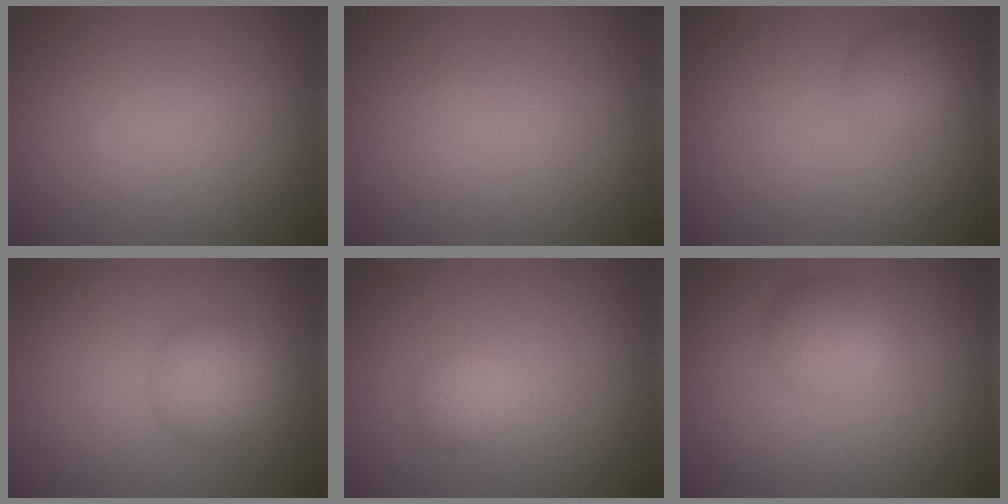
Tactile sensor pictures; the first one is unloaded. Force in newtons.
{"total": 0.0}
{"total": 1.8, "press": 1.8, "slide": 0.0}
{"total": 3.2, "press": 3.2, "slide": 0.1}
{"total": 1.4, "press": 1.4, "slide": 0.0}
{"total": 2.6, "press": 2.6, "slide": 0.1}